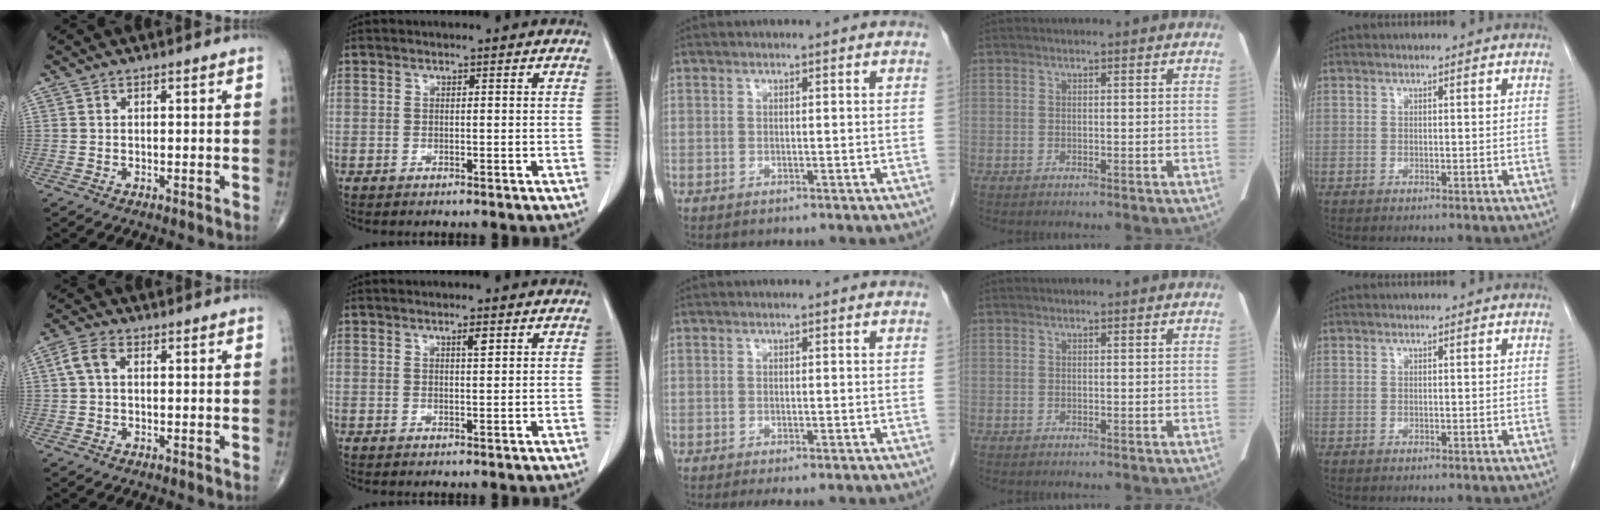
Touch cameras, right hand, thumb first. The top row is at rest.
{"thumb": {"total": 3.8, "force": [0.6, 2.3, 2.9], "torque": [-0.064, 0.012, 0.009]}, "index": {"total": 1.3, "force": [0.7, 0.1, 1.1], "torque": [-0.021, -0.002, 0.011]}, "middle": {"total": 3.4, "force": [-2.7, 0.9, 1.9], "torque": [-0.019, -0.008, -0.036]}}